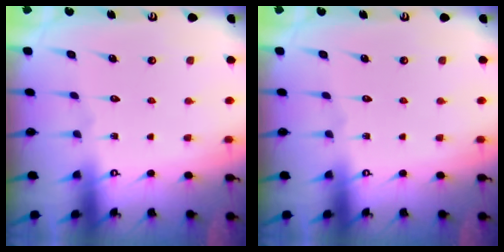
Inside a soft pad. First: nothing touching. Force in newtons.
{"total": 0.0}